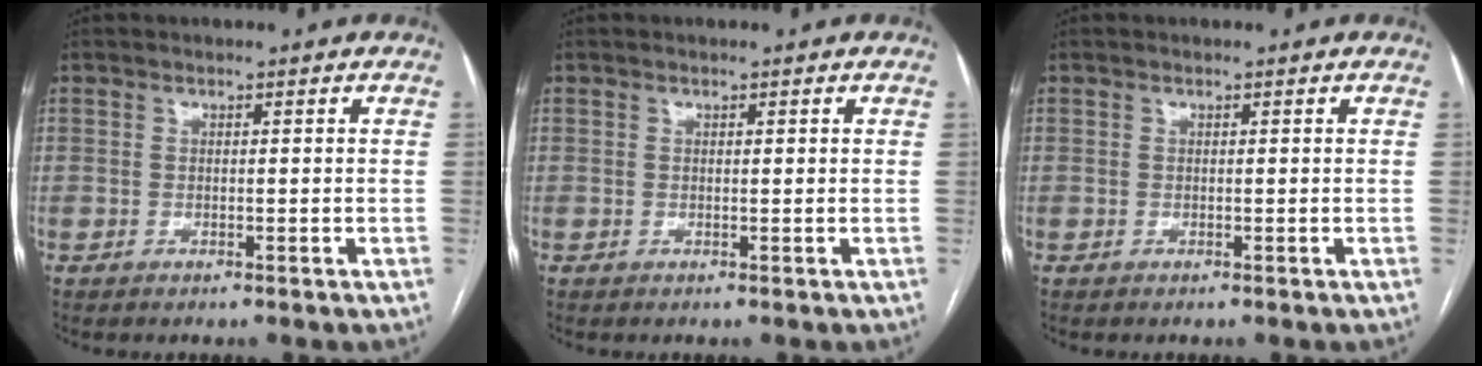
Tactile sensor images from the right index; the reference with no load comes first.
{"total": 0.0}
{"total": 0.0}